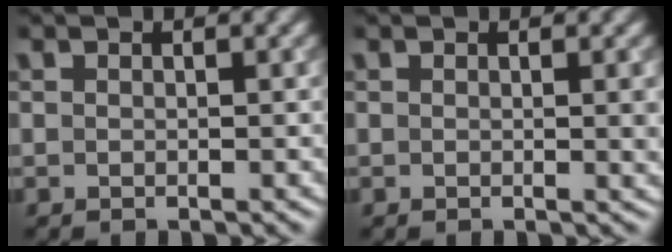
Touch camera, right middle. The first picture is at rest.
{"total": 1.0, "force": [0.2, 0.1, 1.0], "torque": [-0.011, -0.002, 0.001]}